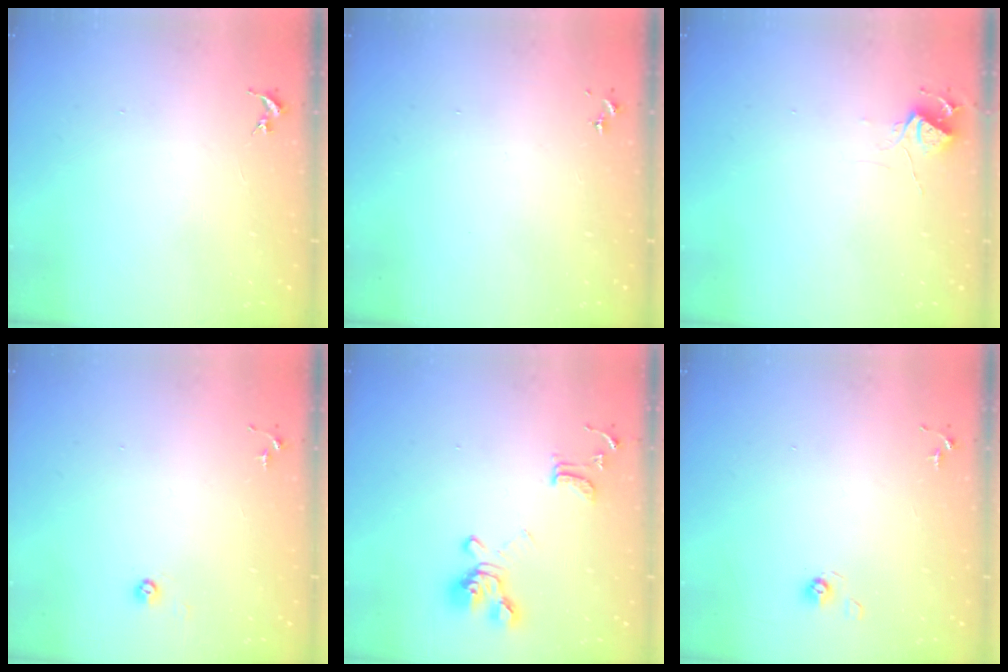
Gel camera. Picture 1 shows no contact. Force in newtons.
{"total": 0.0}
{"total": 6.0, "press": 6.0, "slide": 0.7}
{"total": 3.1, "press": 3.0, "slide": 0.8}
{"total": 14.3, "press": 14.2, "slide": 1.5}
{"total": 4.7, "press": 4.4, "slide": 1.5}